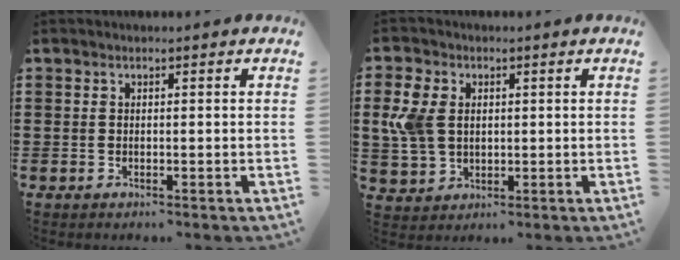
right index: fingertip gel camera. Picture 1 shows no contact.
{"total": 6.7, "force": [1.1, 4.9, 4.4], "torque": [-0.133, 0.004, 0.011]}